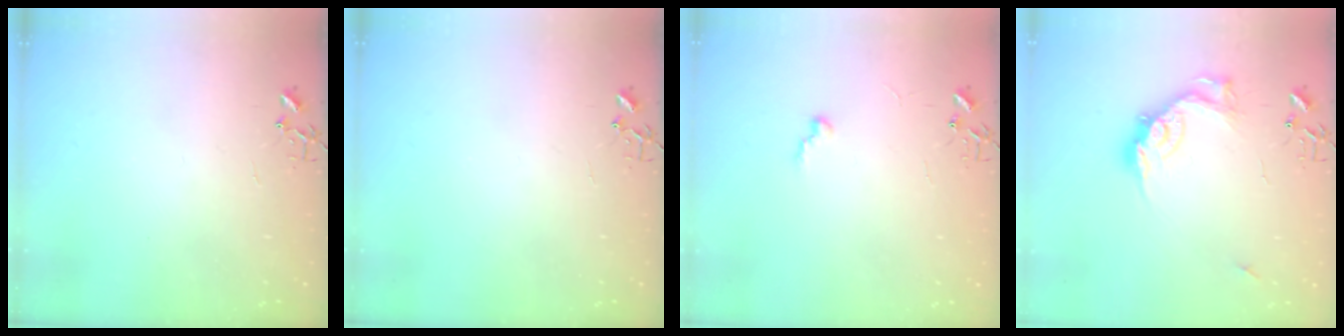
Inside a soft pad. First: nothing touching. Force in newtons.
{"total": 0.0}
{"total": 5.3, "press": 5.3, "slide": 0.5}
{"total": 14.5, "press": 14.5, "slide": 1.2}